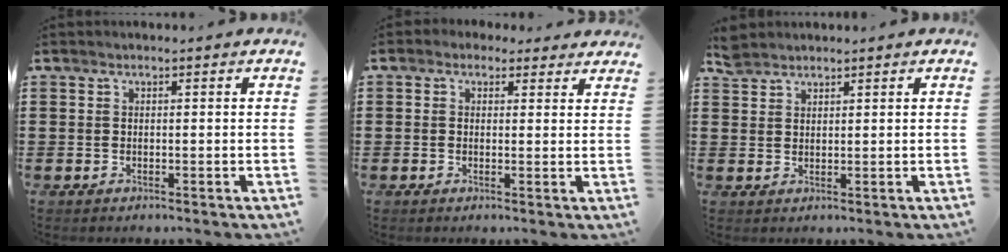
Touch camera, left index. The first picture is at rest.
{"total": 2.0, "force": [1.2, 1.5, 0.4], "torque": [-0.008, 0.004, 0.019]}
{"total": 2.6, "force": [2.3, 1.0, 0.5], "torque": [-0.015, 0.003, 0.046]}